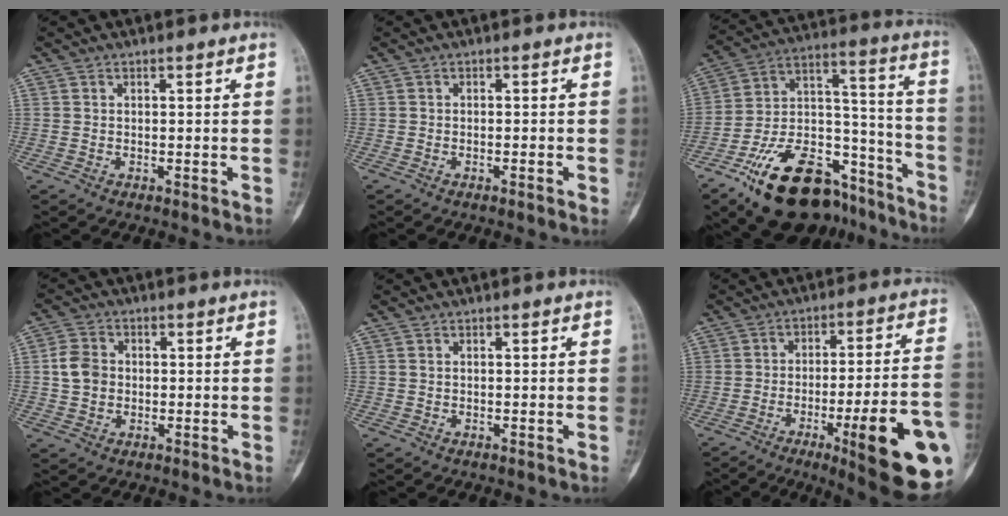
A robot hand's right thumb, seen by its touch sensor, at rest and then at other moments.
{"total": 1.1, "force": [-0.5, 0.2, 0.9], "torque": [-0.013, 0.001, -0.008]}
{"total": 26.4, "force": [-17.4, 13.2, 14.9], "torque": [-0.218, 0.100, -0.287]}
{"total": 5.8, "force": [0.2, 4.7, 3.3], "torque": [-0.054, 0.007, 0.000]}
{"total": 0.0}
{"total": 21.9, "force": [-7.6, 3.7, 20.2], "torque": [-0.226, 0.013, -0.098]}